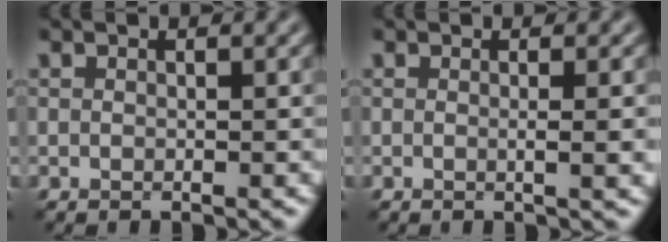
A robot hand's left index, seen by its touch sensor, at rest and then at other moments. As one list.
[{"total": 1.7, "force": [0.0, 0.2, 1.7], "torque": [-0.022, 0.003, -0.003]}]